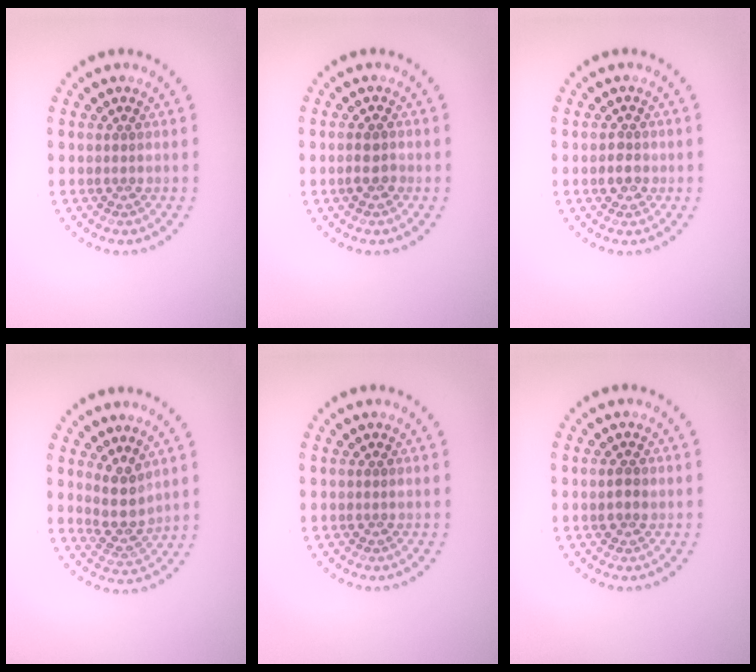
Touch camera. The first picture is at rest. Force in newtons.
{"total": 1.5, "press": 1.4, "slide": 0.5}
{"total": 1.6, "press": 1.6, "slide": 0.3}
{"total": 2.9, "press": 2.2, "slide": 1.9}
{"total": 0.0}
{"total": 1.2, "press": 1.2, "slide": 0.2}